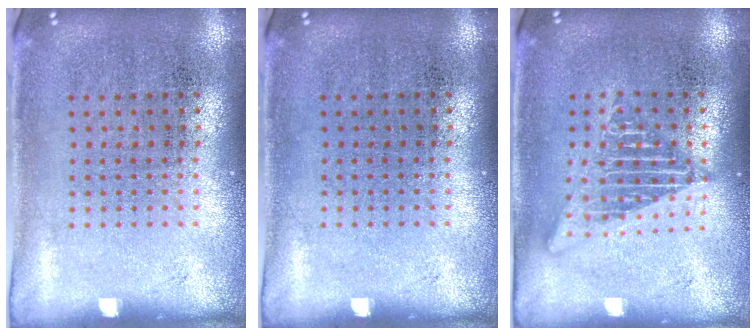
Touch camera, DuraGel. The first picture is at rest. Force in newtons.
{"total": 0.0}
{"total": 2.3, "press": 2.3, "slide": 0.1}